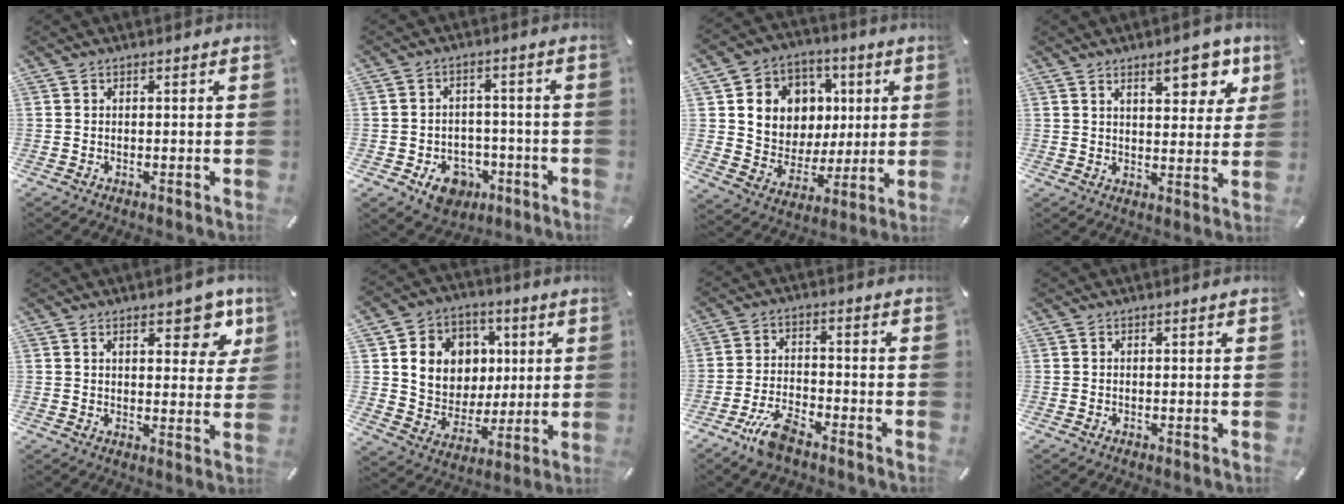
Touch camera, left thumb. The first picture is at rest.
{"total": 8.3, "force": [-4.1, 6.4, 3.4], "torque": [-0.046, 0.028, -0.070]}
{"total": 11.4, "force": [1.9, 11.1, 1.9], "torque": [-0.035, -0.019, 0.048]}
{"total": 10.3, "force": [6.0, 4.7, 7.0], "torque": [-0.085, -0.023, 0.096]}
{"total": 9.8, "force": [5.4, 4.5, 6.8], "torque": [-0.079, -0.021, 0.087]}
{"total": 12.4, "force": [2.6, 11.6, 3.4], "torque": [-0.057, -0.013, 0.060]}
{"total": 7.5, "force": [-5.6, 2.5, 4.4], "torque": [-0.097, 0.020, -0.106]}
{"total": 0.0}